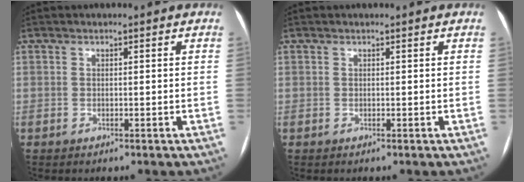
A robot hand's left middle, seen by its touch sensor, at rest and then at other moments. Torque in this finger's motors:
{"motor_torque": [0.42, -1.08, -0.49, -0.17]}